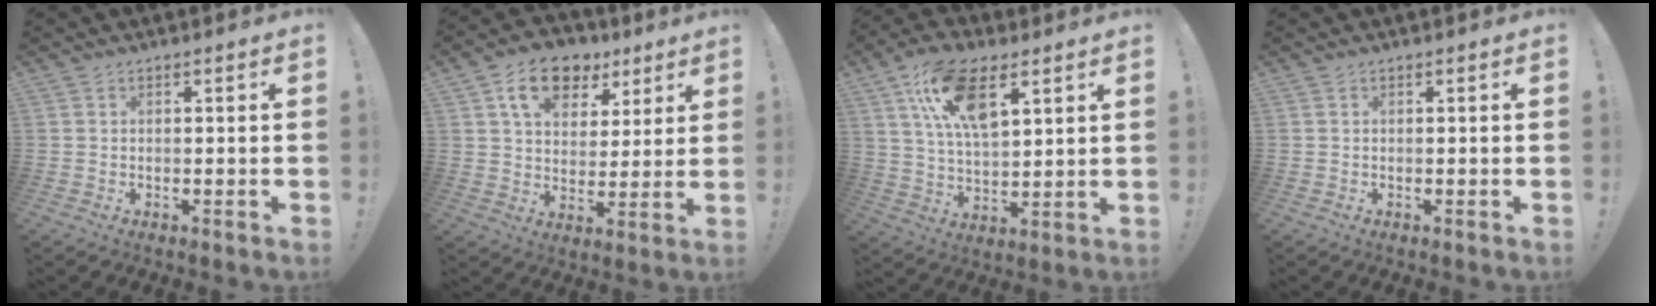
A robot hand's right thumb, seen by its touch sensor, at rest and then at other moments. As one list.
[{"total": 13.1, "force": [7.1, 8.9, 6.5], "torque": [-0.102, -0.024, 0.132]}, {"total": 15.1, "force": [7.5, 7.0, 11.0], "torque": [-0.203, -0.010, 0.137]}, {"total": 0.0}]